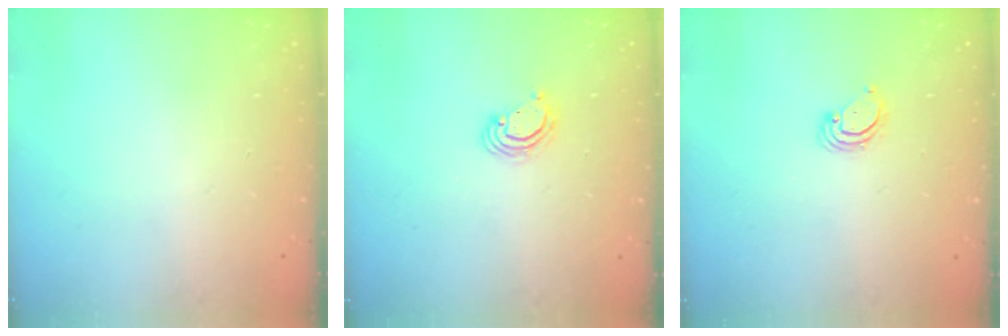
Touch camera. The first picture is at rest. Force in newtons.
{"total": 3.9, "press": 3.9, "slide": 0.2}
{"total": 2.9, "press": 2.9, "slide": 0.3}